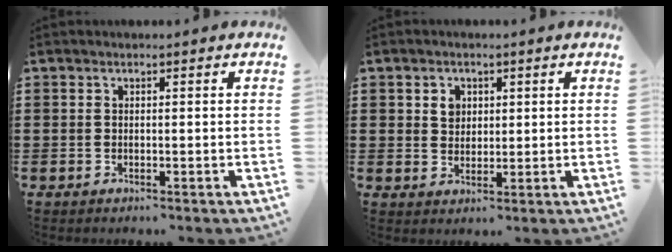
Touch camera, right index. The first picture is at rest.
{"total": 2.7, "force": [1.1, 2.2, 1.1], "torque": [-0.031, 0.010, 0.019]}